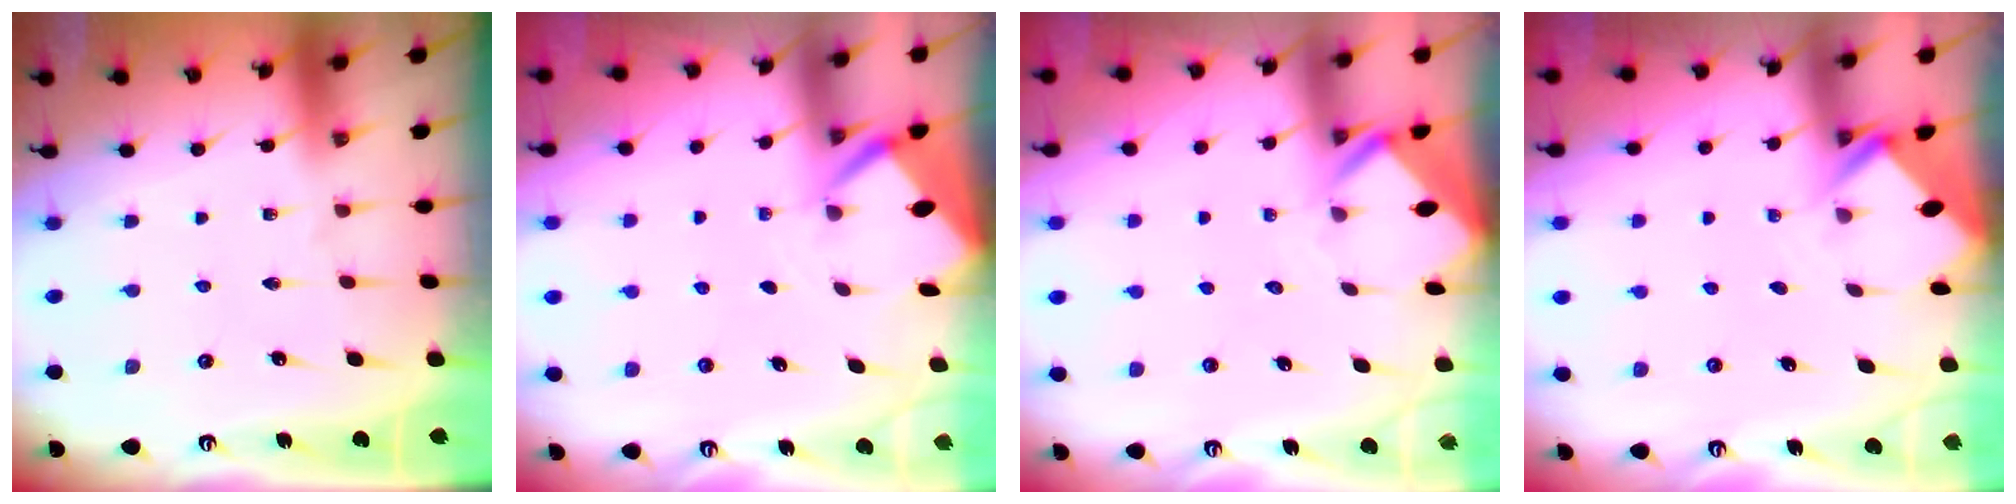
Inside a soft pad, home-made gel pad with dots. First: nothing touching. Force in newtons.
{"total": 2.4, "press": 2.4, "slide": 0.3}
{"total": 2.6, "press": 2.6, "slide": 0.1}
{"total": 2.2, "press": 2.2, "slide": 0.1}